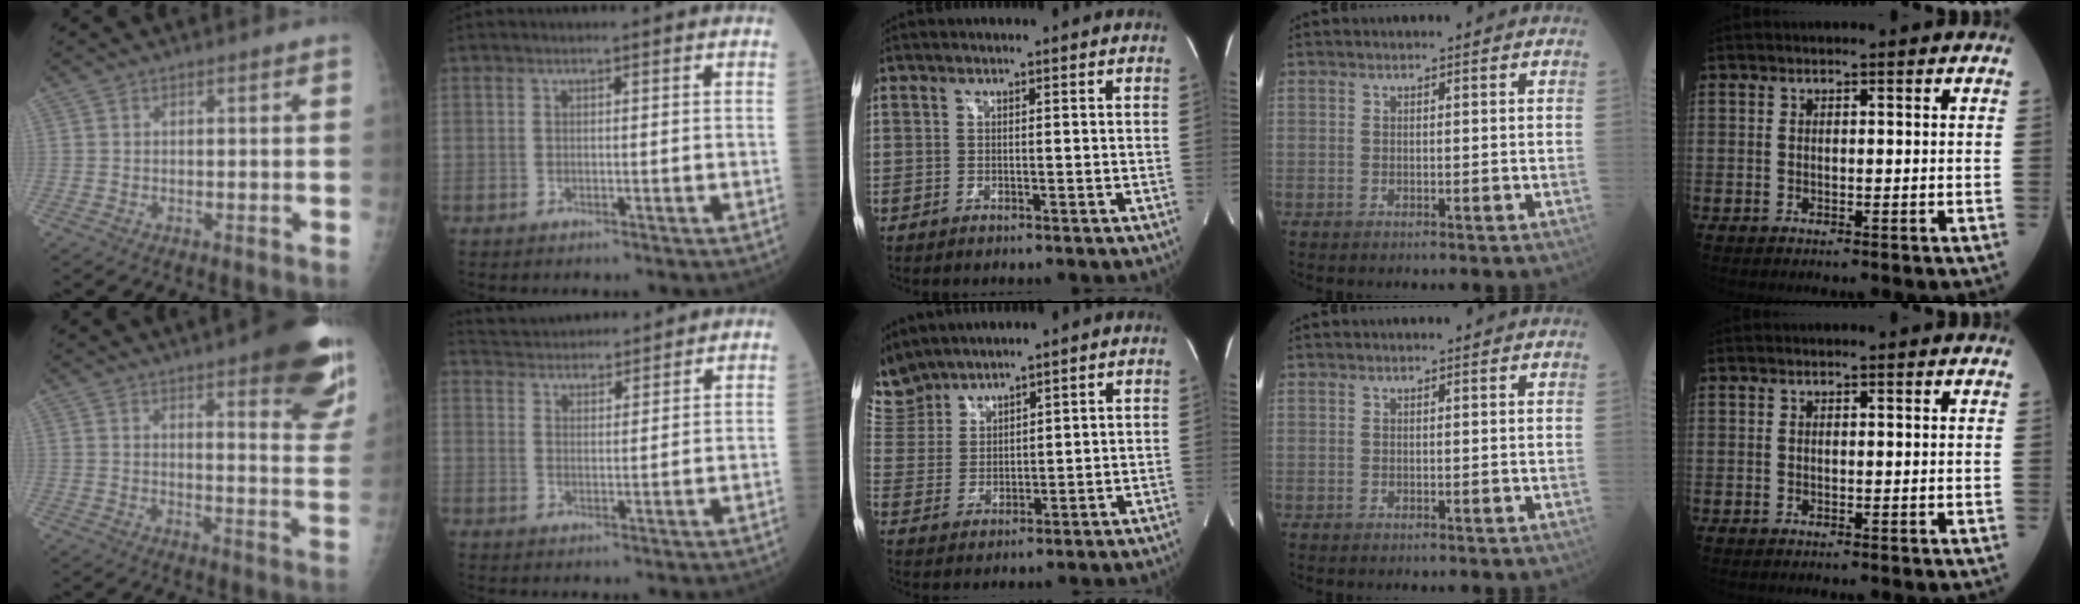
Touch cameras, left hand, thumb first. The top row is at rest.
{"thumb": {"total": 19.8, "force": [12.4, 5.2, 14.5], "torque": [-0.151, -0.057, 0.145]}, "index": {"total": 10.2, "force": [9.9, 1.6, 2.0], "torque": [-0.036, 0.026, 0.151]}, "middle": {"total": 7.6, "force": [7.3, 1.9, 0.2], "torque": [-0.022, 0.016, 0.164]}}